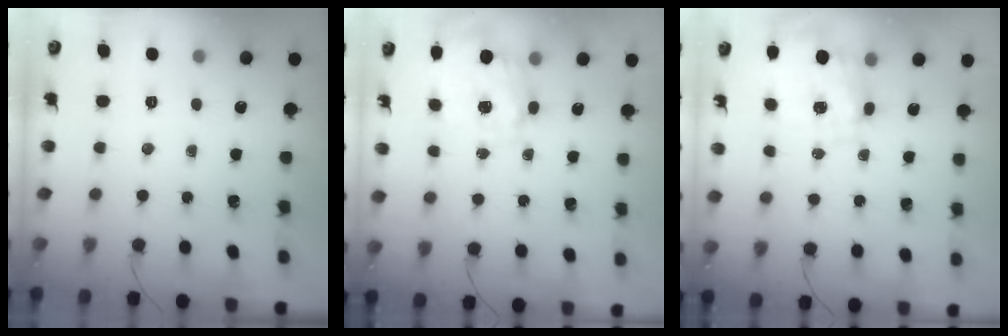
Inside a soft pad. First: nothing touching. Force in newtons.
{"total": 2.5, "press": 2.3, "slide": 1.0}
{"total": 8.3, "press": 8.2, "slide": 0.8}